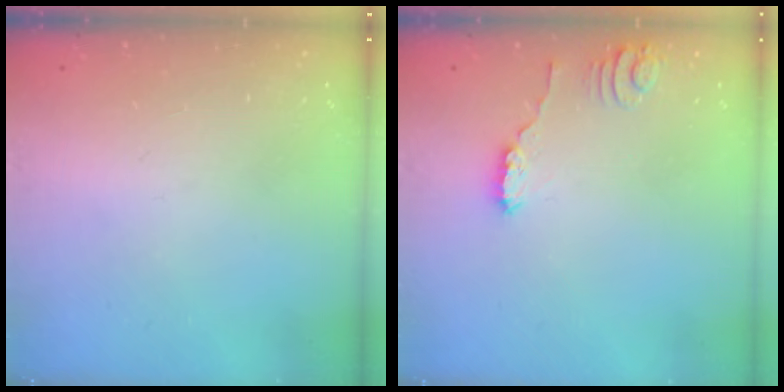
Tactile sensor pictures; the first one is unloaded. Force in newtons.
{"total": 1.6, "press": 1.5, "slide": 0.1}